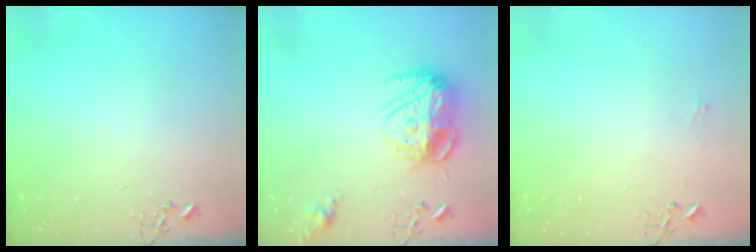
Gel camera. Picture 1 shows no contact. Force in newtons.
{"total": 15.7, "press": 15.7, "slide": 1.0}
{"total": 5.0, "press": 5.0, "slide": 0.7}